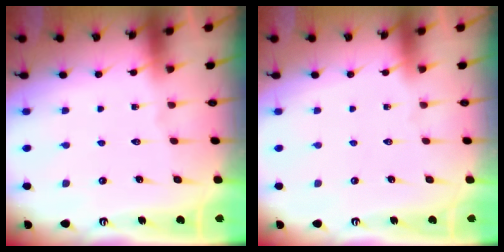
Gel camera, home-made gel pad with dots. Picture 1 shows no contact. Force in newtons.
{"total": 0.0}